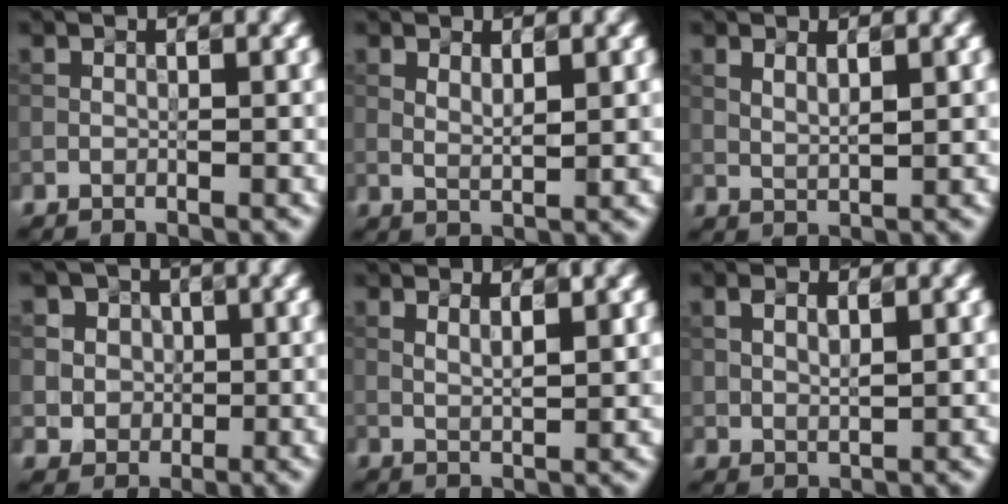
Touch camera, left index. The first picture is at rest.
{"total": 1.1, "force": [0.8, 0.1, 0.7], "torque": [-0.019, 0.000, 0.023]}
{"total": 1.0, "force": [0.9, 0.1, 0.4], "torque": [-0.014, 0.003, 0.023]}
{"total": 6.3, "force": [2.8, 5.3, 1.7], "torque": [-0.034, 0.026, 0.035]}
{"total": 1.8, "force": [1.2, 0.4, 1.4], "torque": [-0.022, 0.002, 0.027]}
{"total": 1.3, "force": [0.8, 0.7, 0.8], "torque": [-0.030, 0.004, 0.027]}